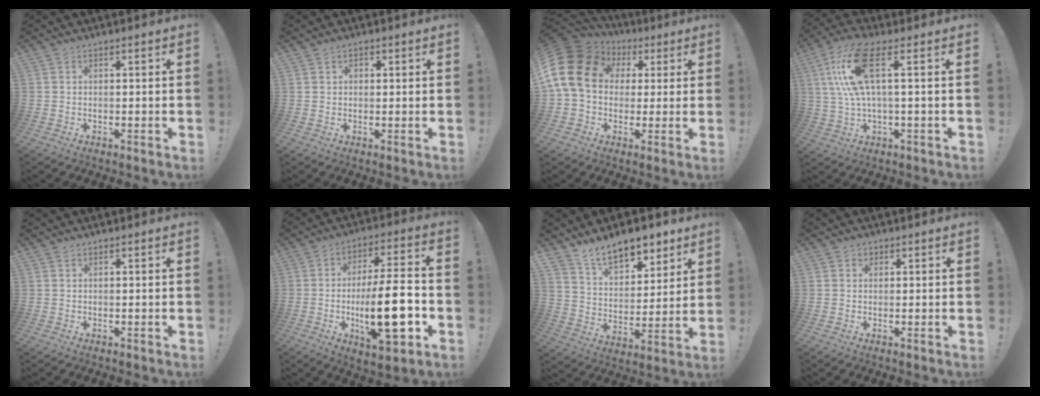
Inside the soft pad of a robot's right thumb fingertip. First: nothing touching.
{"total": 1.3, "force": [0.4, 1.2, 0.3], "torque": [-0.004, 0.001, 0.007]}
{"total": 18.5, "force": [4.5, 14.0, 11.2], "torque": [-0.204, -0.013, 0.089]}
{"total": 14.5, "force": [3.8, 4.6, 13.2], "torque": [-0.254, -0.001, 0.061]}
{"total": 0.0}
{"total": 20.6, "force": [-4.4, 6.2, 19.2], "torque": [-0.316, 0.008, -0.069]}
{"total": 12.3, "force": [9.8, 5.8, 4.6], "torque": [-0.077, -0.070, 0.184]}
{"total": 1.1, "force": [0.6, 0.9, 0.2], "torque": [0.000, 0.000, 0.011]}